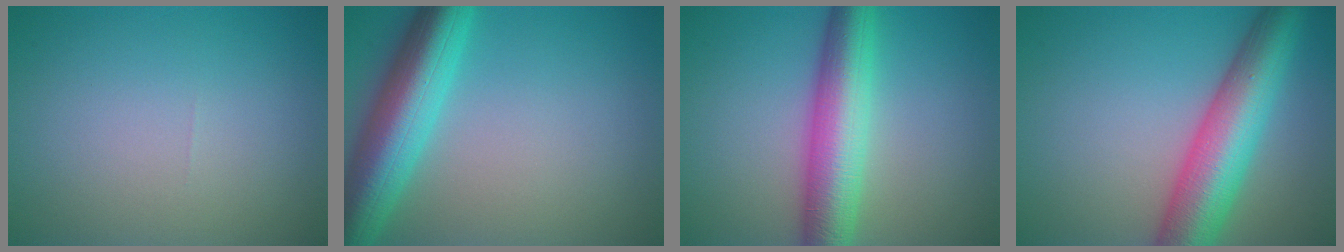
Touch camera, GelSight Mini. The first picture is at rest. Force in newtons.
{"total": 8.5, "press": 8.5, "slide": 0.5}
{"total": 7.5, "press": 7.5, "slide": 0.1}
{"total": 9.3, "press": 9.3, "slide": 0.3}